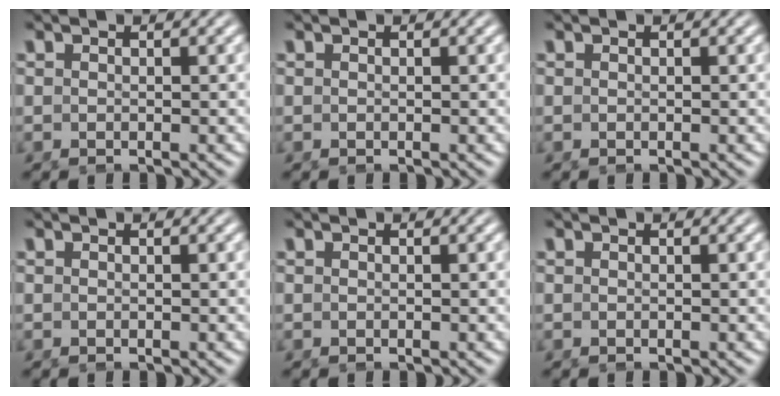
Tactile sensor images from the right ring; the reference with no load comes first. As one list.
[{"total": 0.0}, {"total": 0.0}, {"total": 0.0}, {"total": 0.0}, {"total": 0.0}]